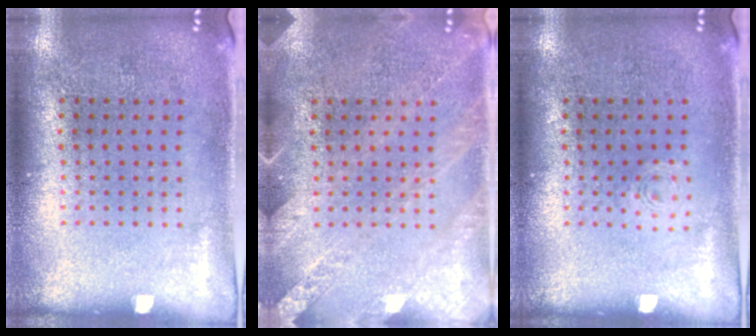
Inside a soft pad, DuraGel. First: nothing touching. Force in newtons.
{"total": 2.6, "press": 2.6, "slide": 0.2}
{"total": 0.6, "press": 0.6, "slide": 0.1}